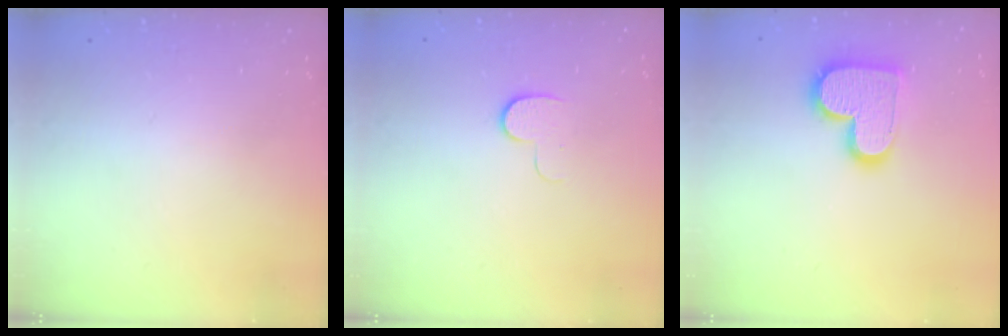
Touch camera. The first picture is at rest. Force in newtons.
{"total": 5.5, "press": 5.4, "slide": 0.8}
{"total": 15.1, "press": 15.1, "slide": 1.1}